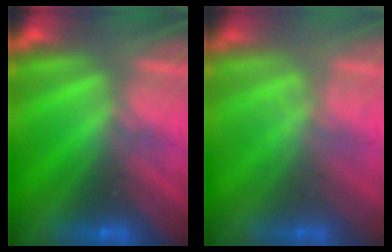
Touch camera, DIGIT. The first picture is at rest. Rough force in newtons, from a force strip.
{"total": 1.7}